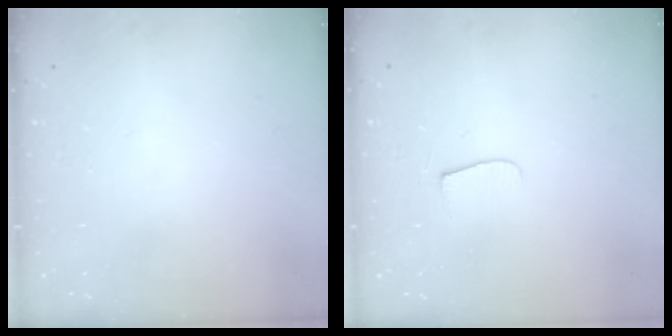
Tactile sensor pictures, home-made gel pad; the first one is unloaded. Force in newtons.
{"total": 4.3, "press": 4.2, "slide": 0.5}